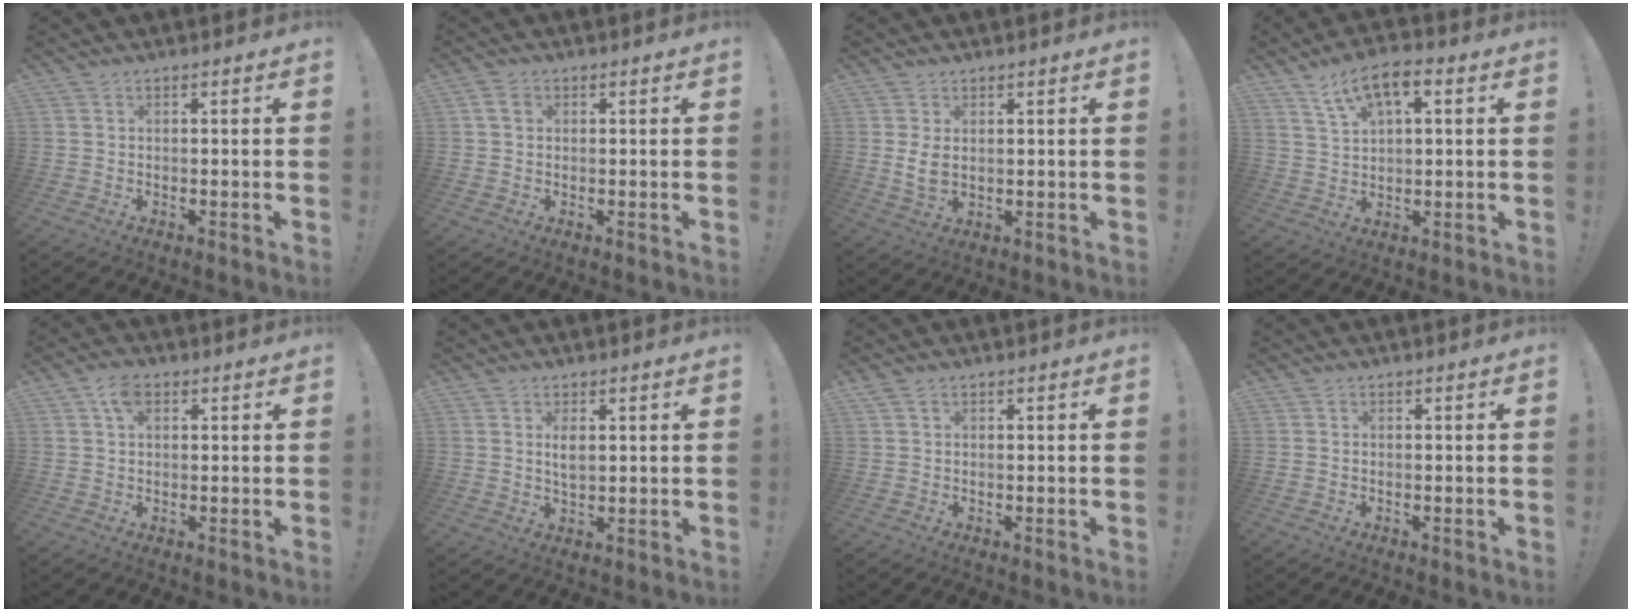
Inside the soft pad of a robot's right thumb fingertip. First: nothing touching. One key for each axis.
{"total": 3.0, "fx": 1.0, "fy": 2.3, "fz": 1.7, "tx": -0.027, "ty": 0.004, "tz": 0.018}
{"total": 4.7, "fx": 1.1, "fy": 2.7, "fz": 3.7, "tx": -0.060, "ty": -0.008, "tz": 0.017}
{"total": 9.3, "fx": 4.1, "fy": 4.4, "fz": 7.0, "tx": -0.116, "ty": -0.007, "tz": 0.078}
{"total": 4.8, "fx": 1.9, "fy": 2.9, "fz": 3.4, "tx": -0.057, "ty": 0.004, "tz": 0.034}
{"total": 3.6, "fx": 1.3, "fy": 2.3, "fz": 2.5, "tx": -0.032, "ty": -0.006, "tz": 0.019}
{"total": 1.1, "fx": 0.9, "fy": 0.5, "fz": 0.5, "tx": -0.011, "ty": 0.002, "tz": 0.018}
{"total": 0.0}